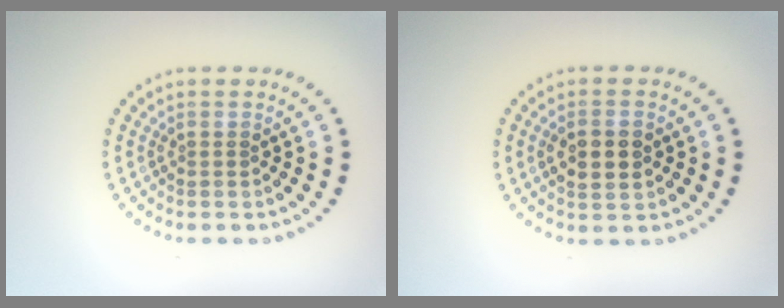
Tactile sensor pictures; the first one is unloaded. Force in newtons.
{"total": 2.8, "press": 2.8, "slide": 0.3}